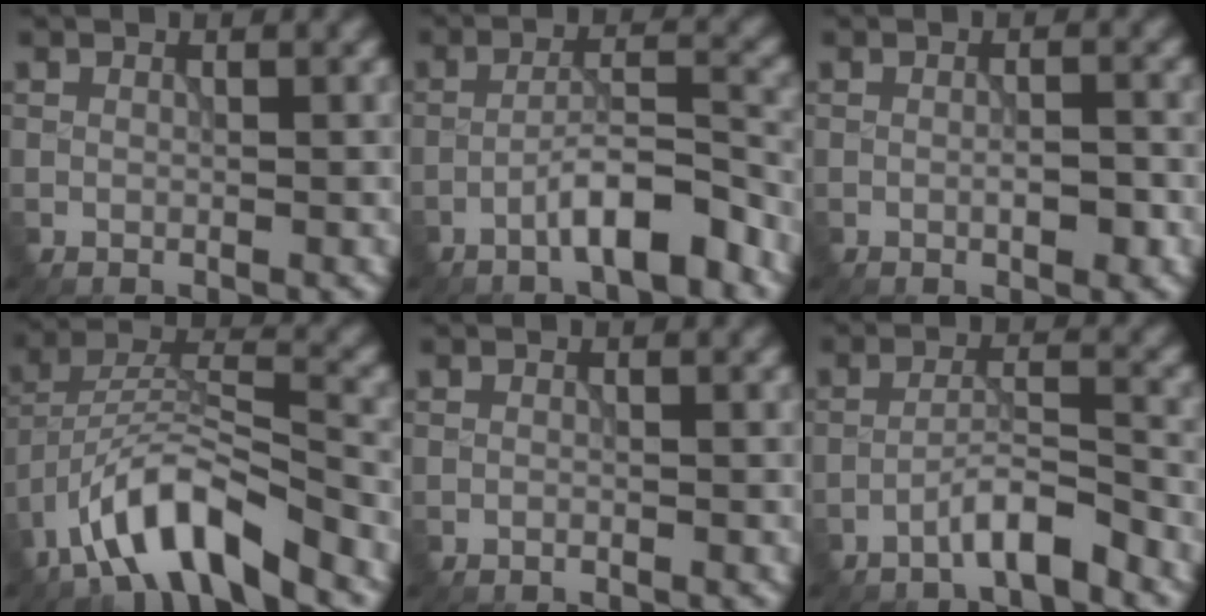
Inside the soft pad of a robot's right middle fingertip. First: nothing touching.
{"total": 5.1, "force": [-3.2, 0.8, 3.9], "torque": [-0.063, 0.015, -0.059]}
{"total": 2.0, "force": [-0.6, 0.6, 1.8], "torque": [-0.029, 0.000, -0.010]}
{"total": 9.4, "force": [-6.4, 2.7, 6.3], "torque": [-0.108, 0.010, -0.119]}
{"total": 0.0}
{"total": 3.5, "force": [-2.7, 0.3, 2.2], "torque": [-0.036, 0.013, -0.054]}